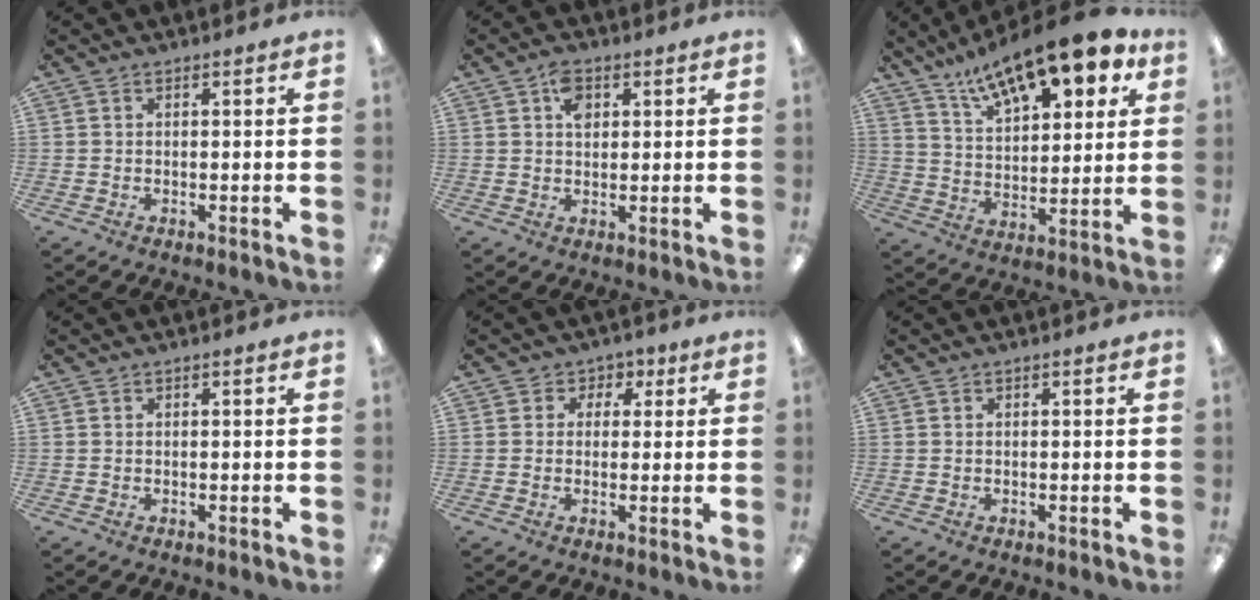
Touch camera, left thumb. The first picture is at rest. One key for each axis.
{"total": 4.7, "fx": 2.0, "fy": 3.1, "fz": 2.9, "tx": -0.038, "ty": -0.003, "tz": 0.031}
{"total": 17.9, "fx": 12.9, "fy": 6.5, "fz": 10.5, "tx": -0.178, "ty": -0.069, "tz": 0.222}
{"total": 0.0}
{"total": 3.4, "fx": 0.4, "fy": 3.3, "fz": 0.7, "tx": -0.013, "ty": 0.011, "tz": 0.005}
{"total": 0.0}